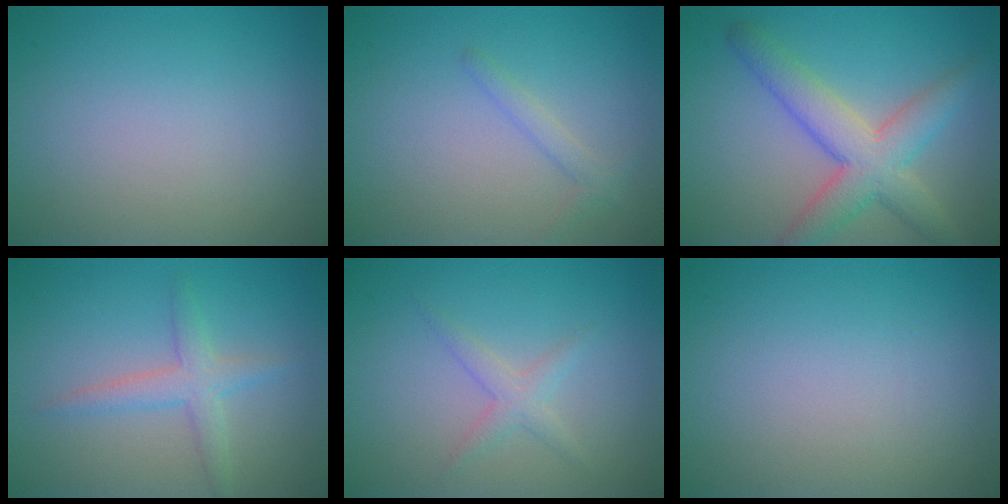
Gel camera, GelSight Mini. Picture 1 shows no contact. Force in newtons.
{"total": 1.3, "press": 1.3, "slide": 0.1}
{"total": 5.9, "press": 5.9, "slide": 0.4}
{"total": 2.5, "press": 2.5, "slide": 0.2}
{"total": 1.6, "press": 1.6, "slide": 0.1}
{"total": 0.0}